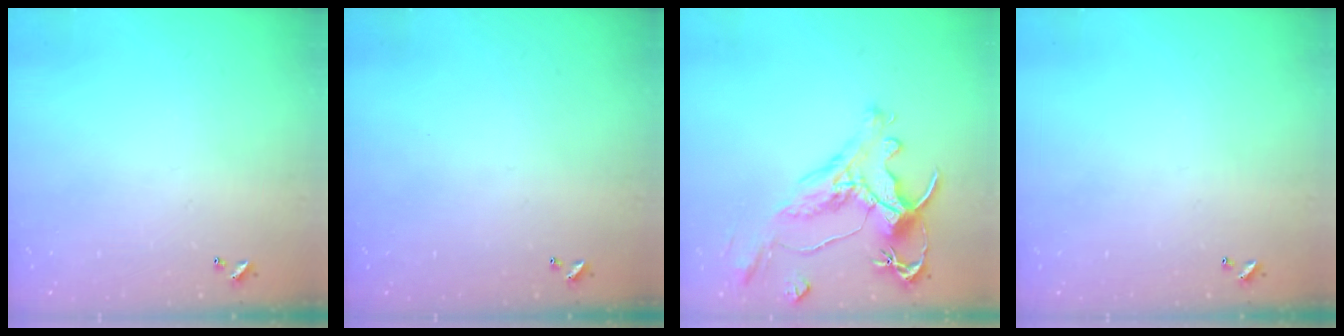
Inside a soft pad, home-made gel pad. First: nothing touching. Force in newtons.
{"total": 0.0}
{"total": 1.5, "press": 0.7, "slide": 1.3}
{"total": 0.0}